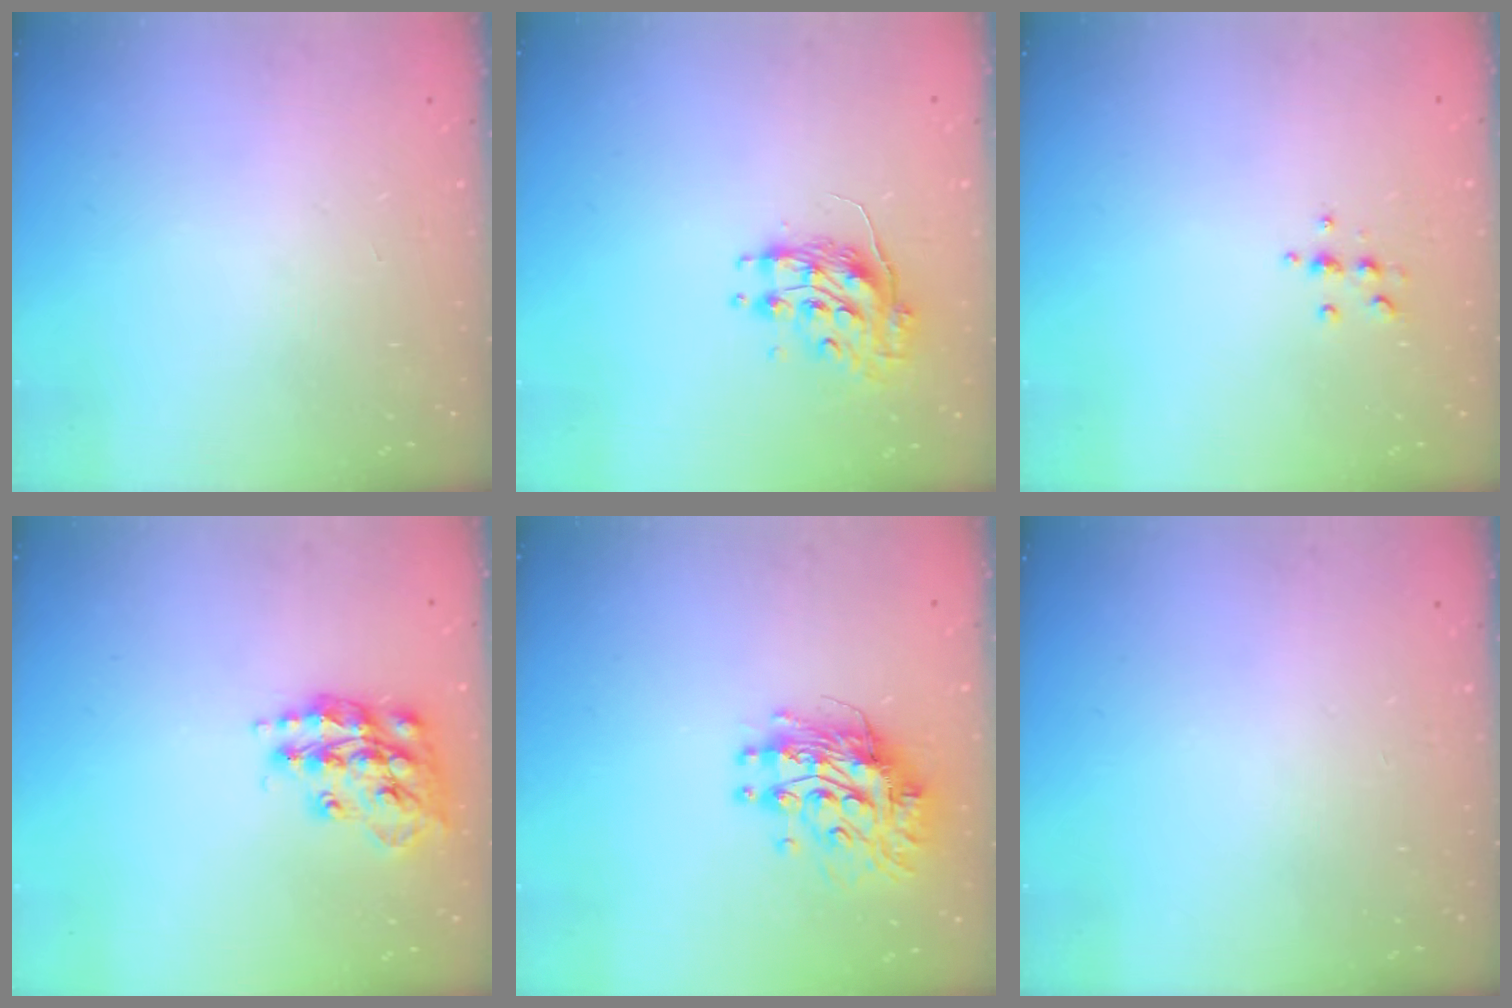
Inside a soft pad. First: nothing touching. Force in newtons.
{"total": 8.8, "press": 8.8, "slide": 0.0}
{"total": 5.4, "press": 5.1, "slide": 1.7}
{"total": 16.0, "press": 16.0, "slide": 1.2}
{"total": 11.5, "press": 11.5, "slide": 1.0}
{"total": 0.0}